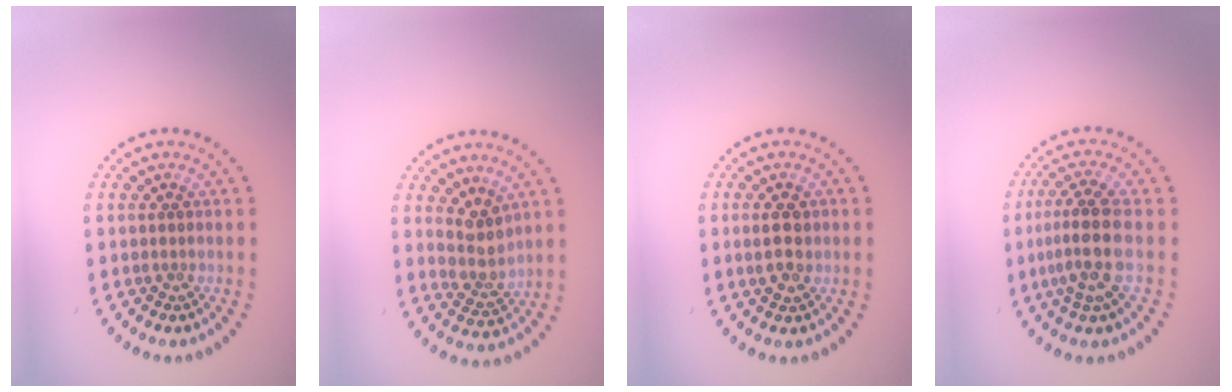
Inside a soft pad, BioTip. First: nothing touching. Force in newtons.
{"total": 2.9, "press": 2.4, "slide": 1.7}
{"total": 2.5, "press": 2.5, "slide": 0.5}
{"total": 4.1, "press": 3.6, "slide": 1.9}